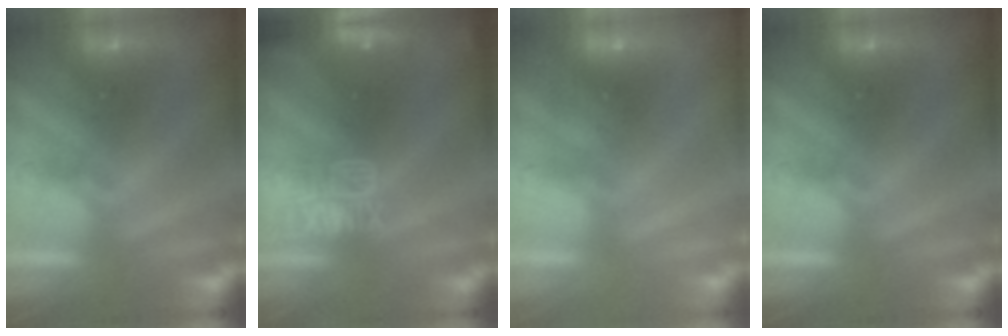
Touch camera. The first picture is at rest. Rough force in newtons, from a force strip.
{"total": 8.3}
{"total": 1.2}
{"total": 0.0}